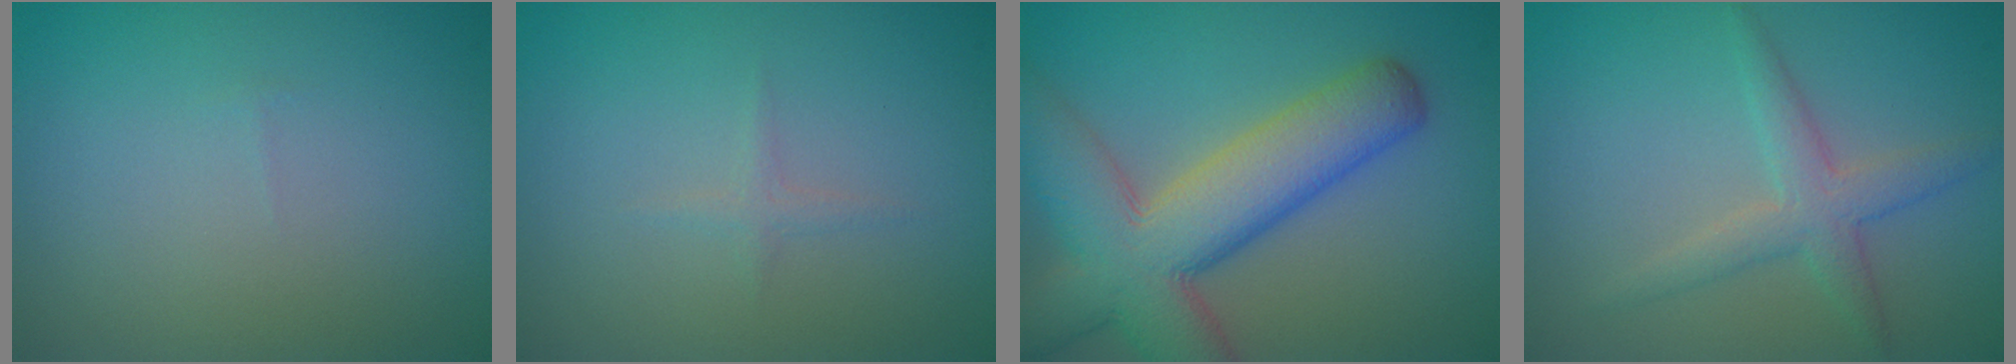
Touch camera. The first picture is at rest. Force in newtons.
{"total": 0.7, "press": 0.7, "slide": 0.1}
{"total": 10.4, "press": 10.3, "slide": 0.7}
{"total": 3.0, "press": 3.0, "slide": 0.1}